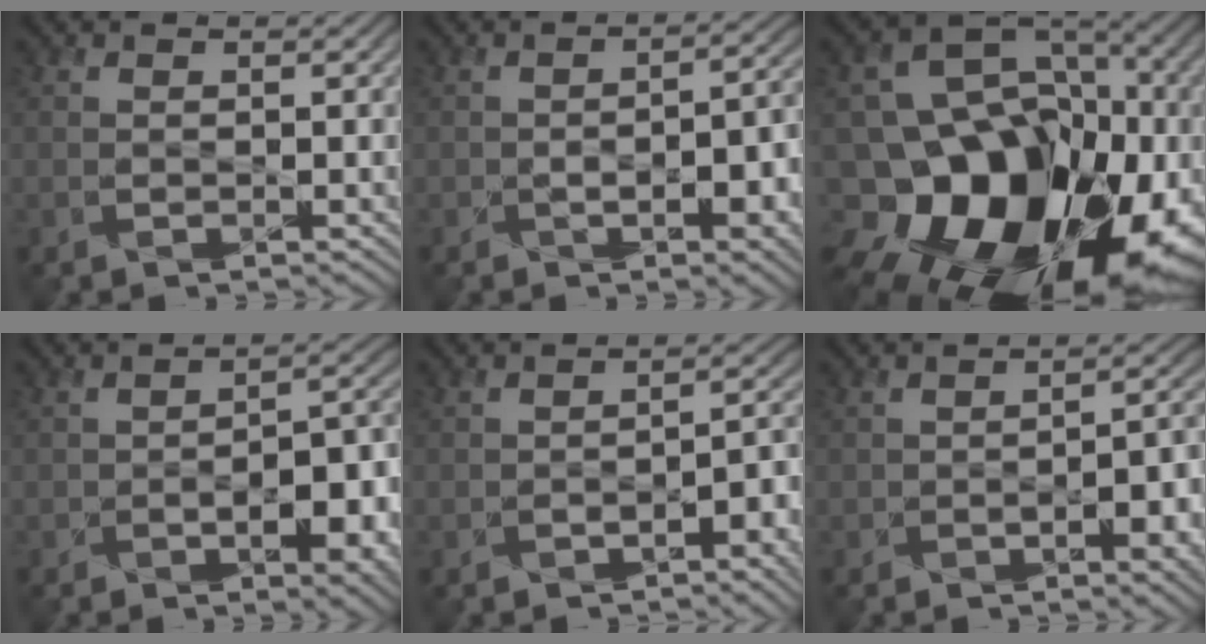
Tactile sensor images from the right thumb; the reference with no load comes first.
{"total": 8.1, "force": [-2.7, 3.7, 6.6], "torque": [-0.086, -0.006, -0.034]}
{"total": 22.4, "force": [-8.5, 17.1, 11.8], "torque": [-0.217, -0.035, -0.148]}
{"total": 9.9, "force": [-3.9, 4.5, 8.0], "torque": [-0.110, -0.008, -0.054]}
{"total": 4.3, "force": [-2.3, 1.6, 3.3], "torque": [-0.041, 0.006, -0.035]}
{"total": 7.0, "force": [-2.6, 2.8, 5.8], "torque": [-0.077, -0.004, -0.036]}